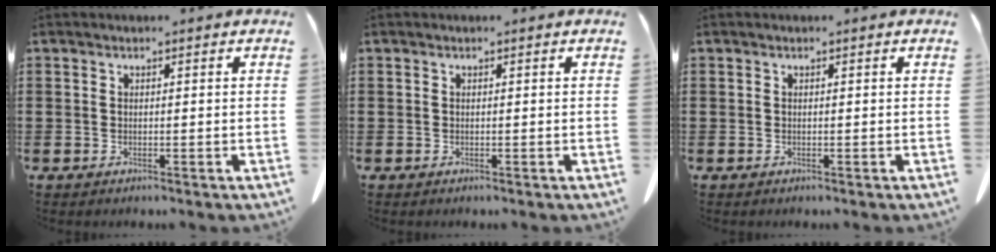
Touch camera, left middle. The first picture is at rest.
{"total": 0.0}
{"total": 0.0}